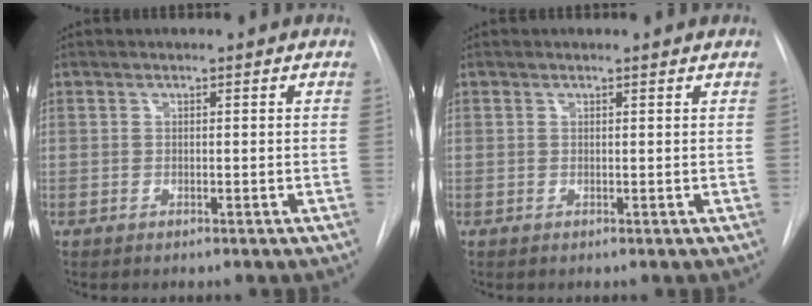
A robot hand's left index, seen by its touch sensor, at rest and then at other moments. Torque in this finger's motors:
{"motor_torque": [-0.05, 0.03, -0.26, 0.00]}